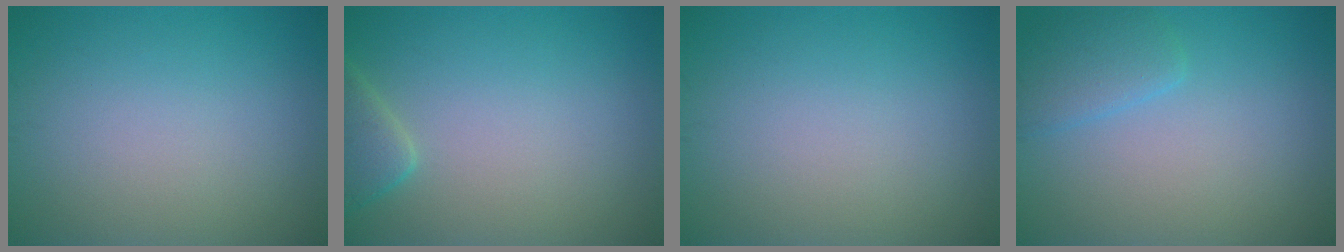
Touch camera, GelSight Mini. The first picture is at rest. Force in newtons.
{"total": 2.4, "press": 2.4, "slide": 0.3}
{"total": 0.0}
{"total": 2.3, "press": 2.3, "slide": 0.2}